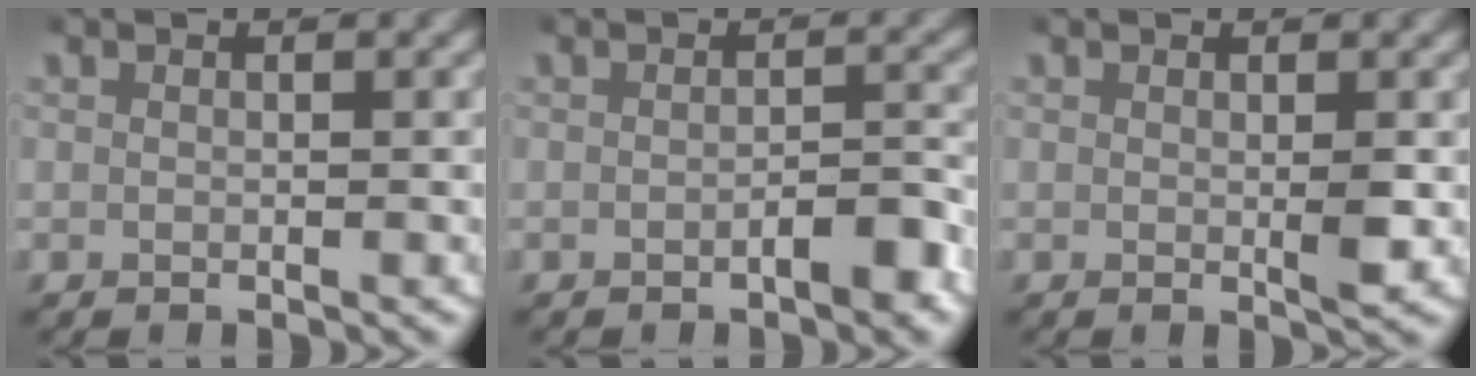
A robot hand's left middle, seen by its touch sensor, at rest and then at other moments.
{"total": 2.1, "force": [-1.3, 0.7, 1.6], "torque": [-0.017, 0.004, -0.023]}
{"total": 1.3, "force": [0.1, 0.2, 1.2], "torque": [-0.013, -0.005, 0.003]}